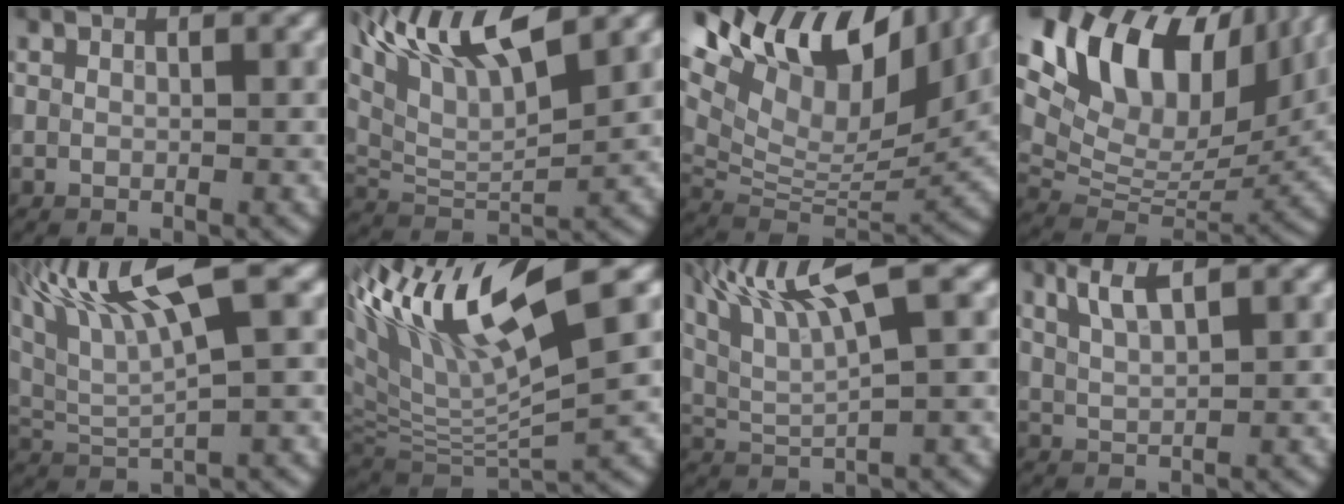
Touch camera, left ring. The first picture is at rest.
{"total": 10.7, "force": [6.3, 3.4, 8.0], "torque": [-0.158, 0.014, 0.115]}
{"total": 15.8, "force": [8.7, 7.5, 10.8], "torque": [-0.227, 0.044, 0.162]}
{"total": 17.5, "force": [9.2, 9.9, 11.1], "torque": [-0.207, 0.054, 0.170]}
{"total": 10.2, "force": [5.4, 2.2, 8.4], "torque": [-0.162, 0.026, 0.095]}
{"total": 13.4, "force": [5.2, 3.6, 11.8], "torque": [-0.222, 0.018, 0.095]}
{"total": 9.4, "force": [5.1, 1.9, 7.6], "torque": [-0.144, 0.020, 0.094]}
{"total": 2.8, "force": [1.9, 0.5, 2.0], "torque": [-0.040, 0.004, 0.040]}